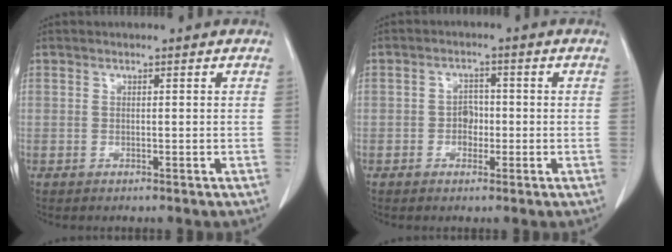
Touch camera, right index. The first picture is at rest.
{"total": 2.7, "force": [-0.6, 2.1, 1.7], "torque": [-0.021, 0.007, -0.011]}